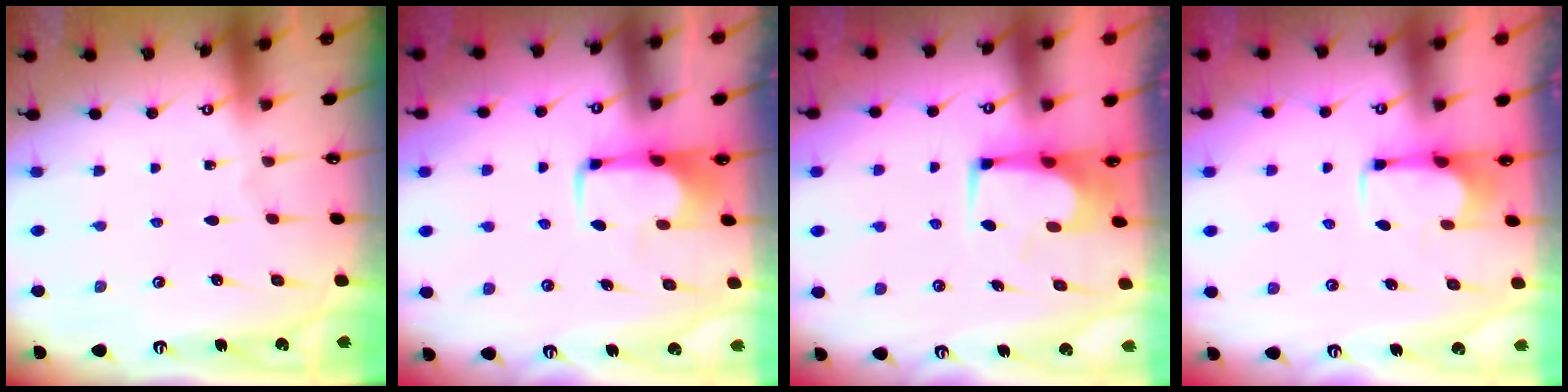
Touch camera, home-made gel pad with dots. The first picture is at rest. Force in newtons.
{"total": 1.9, "press": 1.9, "slide": 0.4}
{"total": 1.0, "press": 0.9, "slide": 0.2}
{"total": 2.8, "press": 2.6, "slide": 0.8}